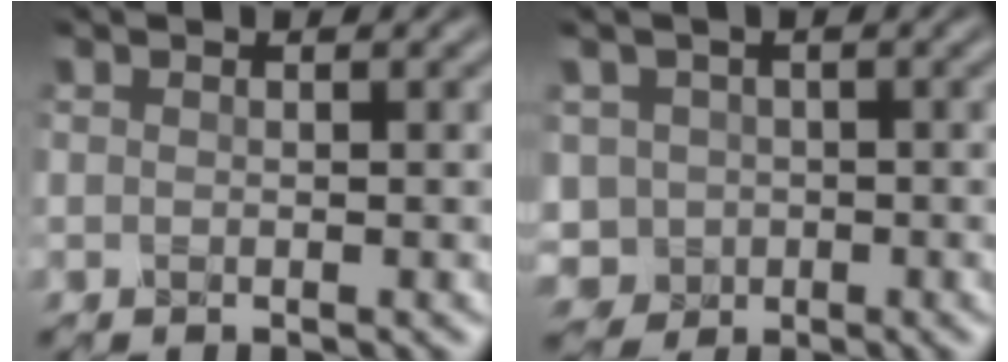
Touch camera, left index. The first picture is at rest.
{"total": 3.6, "force": [-0.7, 3.4, 0.7], "torque": [-0.011, 0.002, -0.014]}